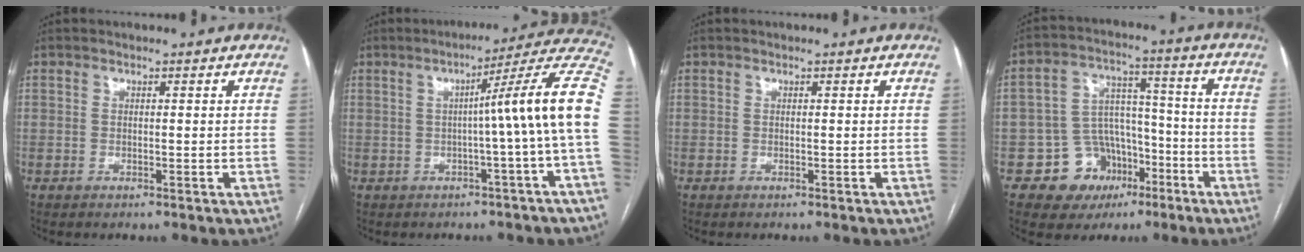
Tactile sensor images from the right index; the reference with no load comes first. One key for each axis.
{"total": 12.6, "fx": -0.5, "fy": -2.2, "fz": 12.4, "tx": -0.146, "ty": 0.025, "tz": -0.014}
{"total": 0.0}
{"total": 10.6, "fx": -5.3, "fy": 8.6, "fz": 3.2, "tx": -0.033, "ty": 0.045, "tz": -0.074}